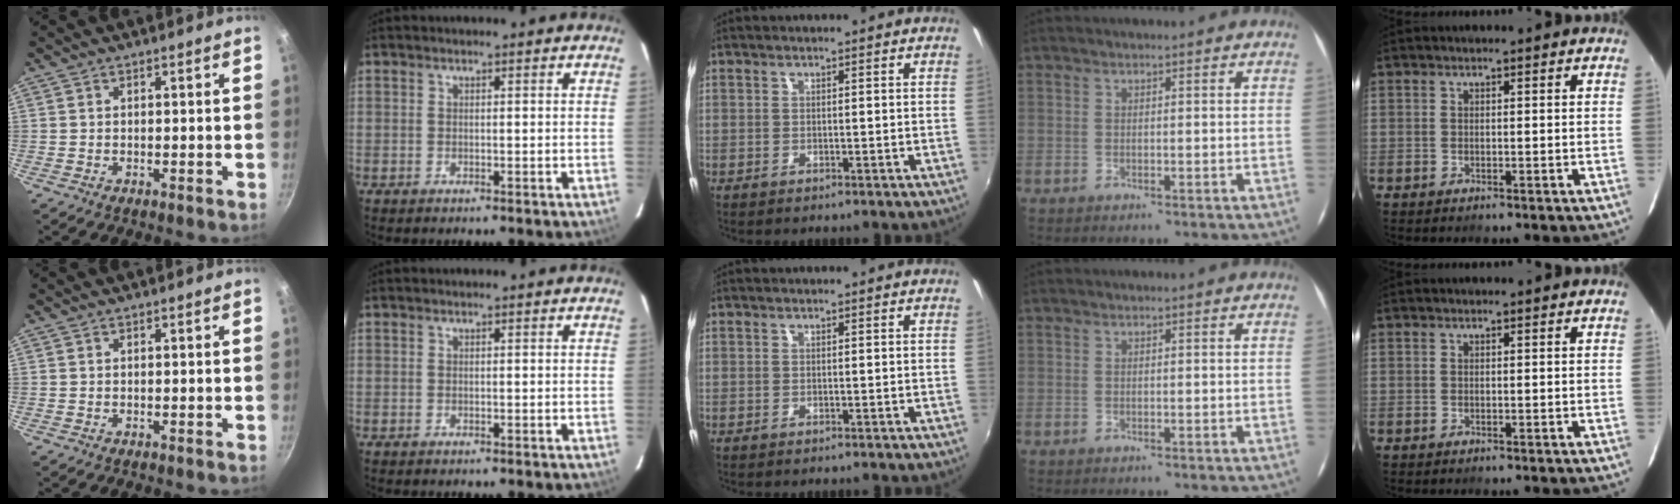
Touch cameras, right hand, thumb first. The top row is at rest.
{}